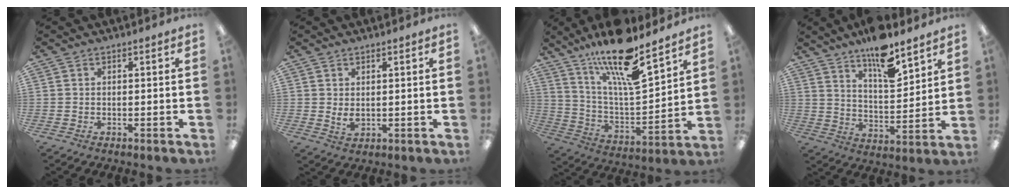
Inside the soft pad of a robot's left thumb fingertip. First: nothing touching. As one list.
[{"total": 2.6, "force": [1.0, 1.4, 1.9], "torque": [-0.029, -0.004, 0.018]}, {"total": 18.4, "force": [14.5, 4.2, 10.6], "torque": [-0.193, -0.096, 0.245]}, {"total": 13.3, "force": [10.4, 3.9, 7.2], "torque": [-0.113, -0.067, 0.178]}]